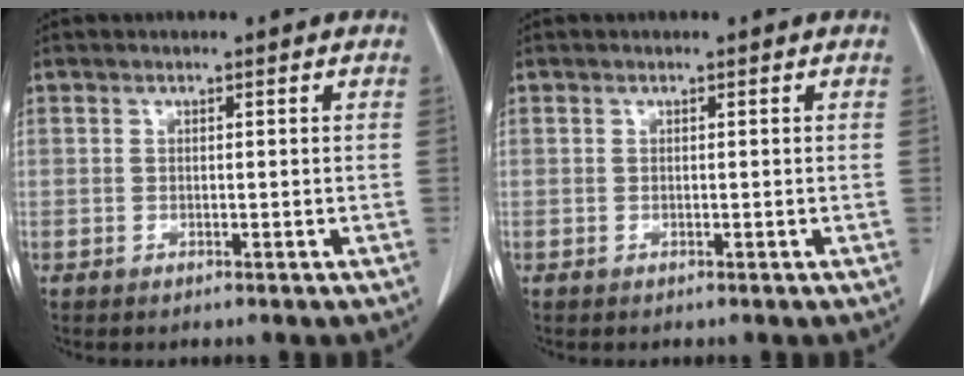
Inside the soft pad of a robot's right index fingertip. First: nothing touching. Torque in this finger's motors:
{"motor_torque": [0.00, 0.00, 0.00, 0.00]}